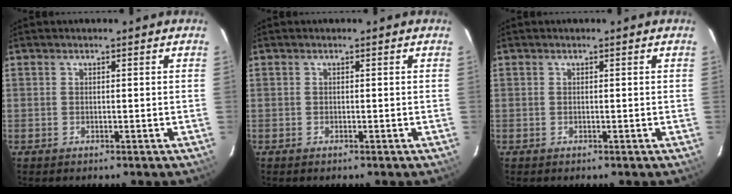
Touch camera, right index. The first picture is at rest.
{"total": 0.0}
{"total": 0.0}